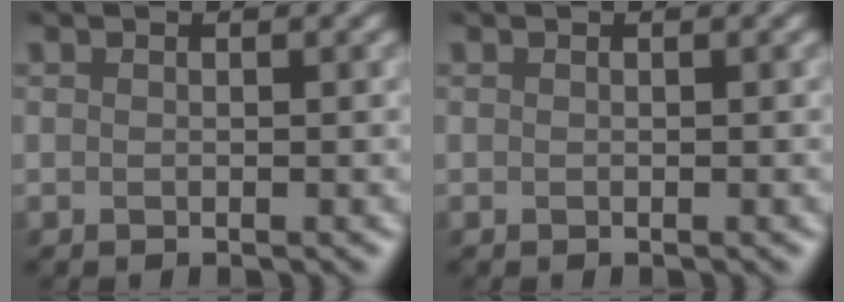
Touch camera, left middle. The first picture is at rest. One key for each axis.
{"total": 0.0}